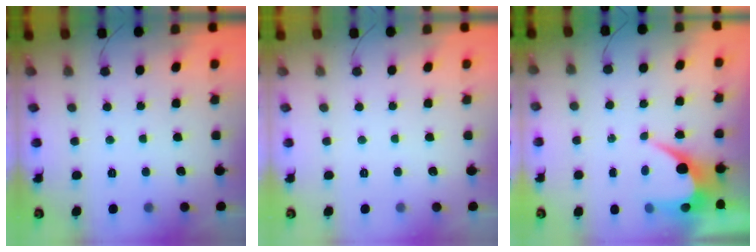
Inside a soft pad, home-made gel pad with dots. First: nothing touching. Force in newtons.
{"total": 0.0}
{"total": 7.0, "press": 7.0, "slide": 0.2}